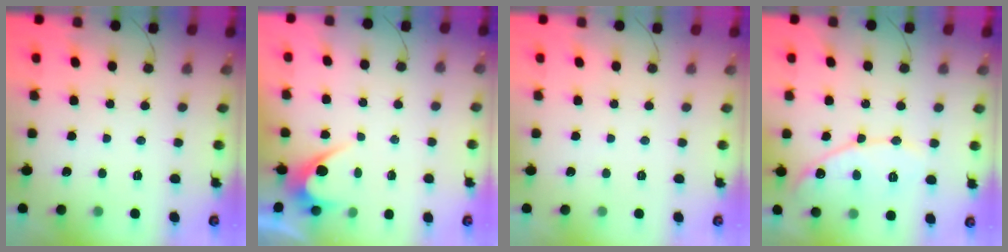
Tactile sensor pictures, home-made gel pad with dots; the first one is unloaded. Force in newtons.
{"total": 3.0, "press": 3.0, "slide": 0.2}
{"total": 0.0}
{"total": 11.0, "press": 11.0, "slide": 1.0}